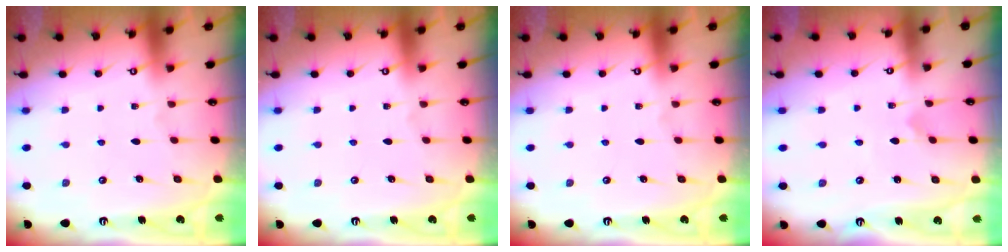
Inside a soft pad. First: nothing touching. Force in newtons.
{"total": 0.0}
{"total": 0.0}
{"total": 0.9, "press": 0.9, "slide": 0.0}